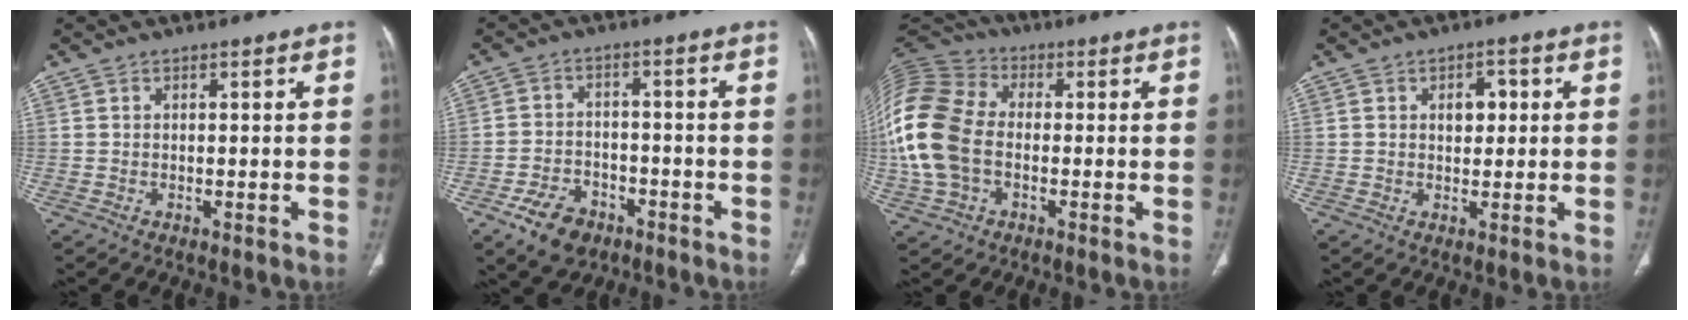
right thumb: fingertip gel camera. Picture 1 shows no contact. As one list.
[{"total": 8.2, "force": [-4.9, 5.4, 3.9], "torque": [-0.055, 0.028, -0.078]}, {"total": 19.2, "force": [-1.9, 13.5, 13.6], "torque": [-0.318, 0.020, -0.038]}, {"total": 4.2, "force": [0.9, 2.8, 2.9], "torque": [-0.022, 0.001, 0.013]}]